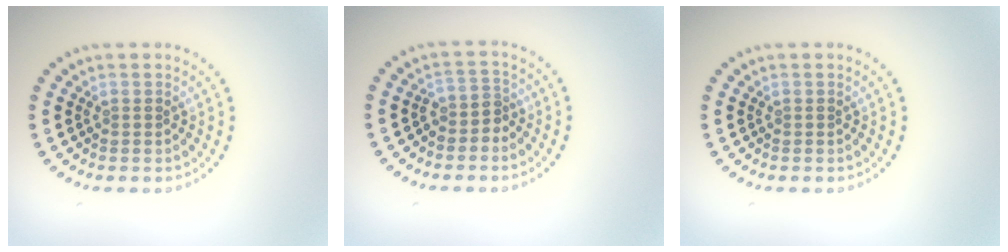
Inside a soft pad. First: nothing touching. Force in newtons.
{"total": 1.9, "press": 1.5, "slide": 1.2}
{"total": 0.0}